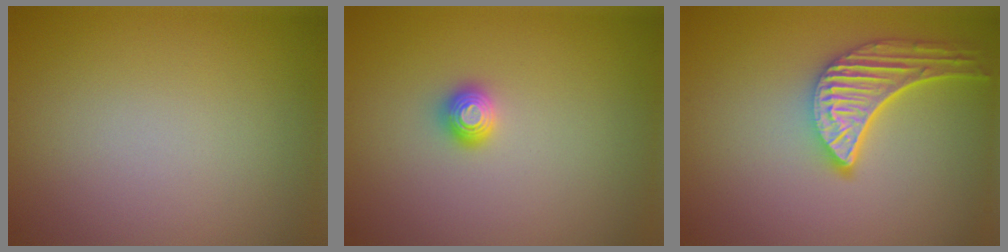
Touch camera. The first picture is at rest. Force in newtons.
{"total": 1.2, "press": 1.1, "slide": 0.2}
{"total": 5.2, "press": 4.2, "slide": 3.2}